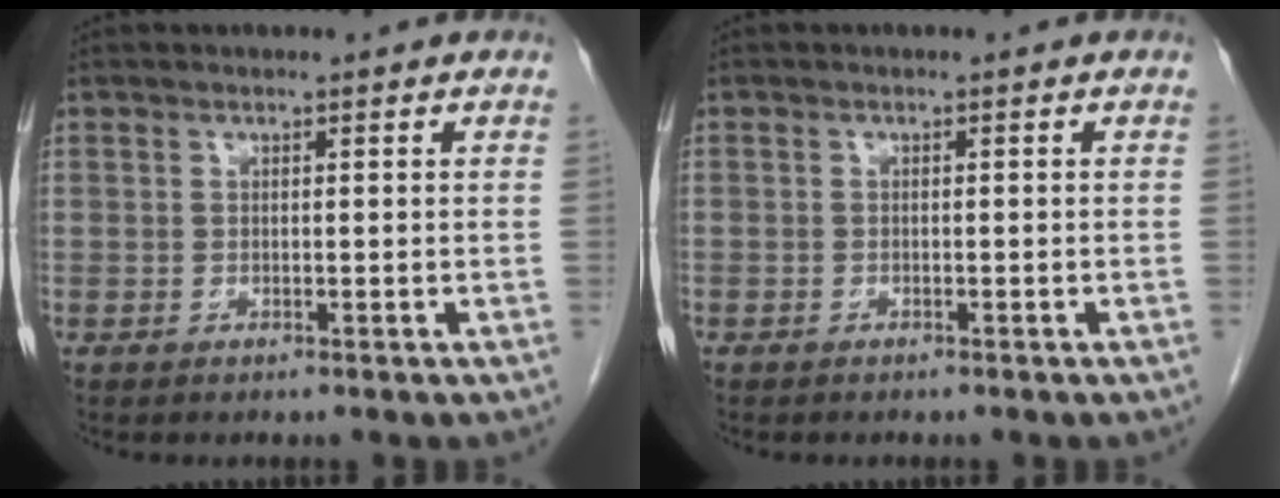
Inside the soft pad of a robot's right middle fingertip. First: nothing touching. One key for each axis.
{"total": 0.5, "fx": -0.4, "fy": 0.3, "fz": 0.1, "tx": -0.009, "ty": 0.002, "tz": -0.009}